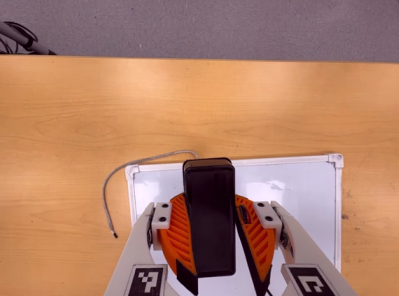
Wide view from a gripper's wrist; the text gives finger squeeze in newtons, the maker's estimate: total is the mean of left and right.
{"total": 8.8, "left": 9.4, "right": 8.2}